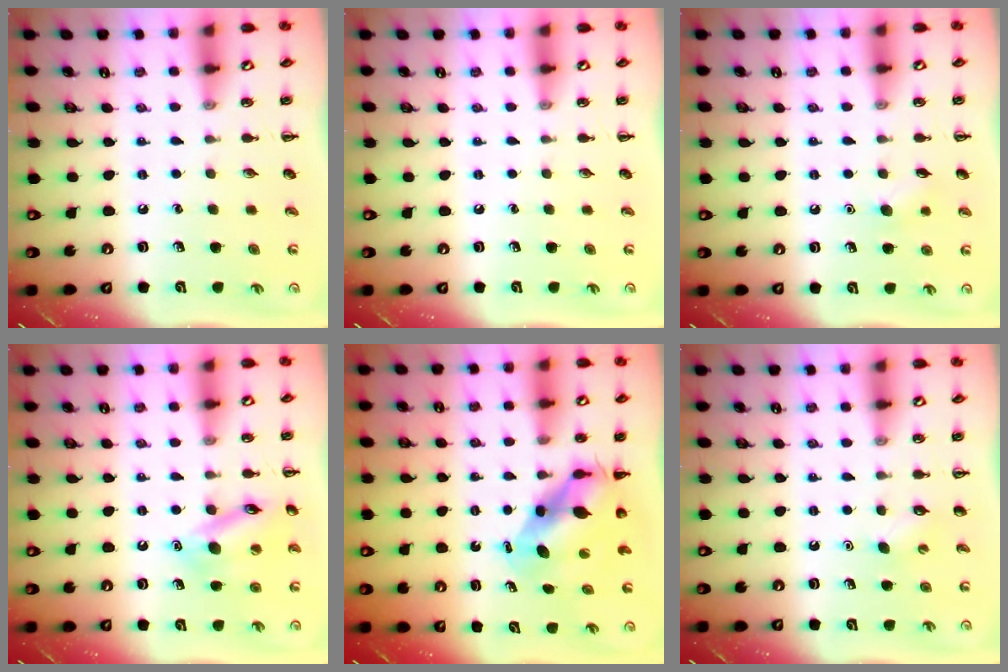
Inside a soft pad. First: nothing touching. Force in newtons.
{"total": 0.0}
{"total": 7.1, "press": 6.9, "slide": 1.7}
{"total": 13.9, "press": 13.8, "slide": 1.3}
{"total": 8.4, "press": 8.3, "slide": 1.3}
{"total": 2.8, "press": 2.7, "slide": 0.8}